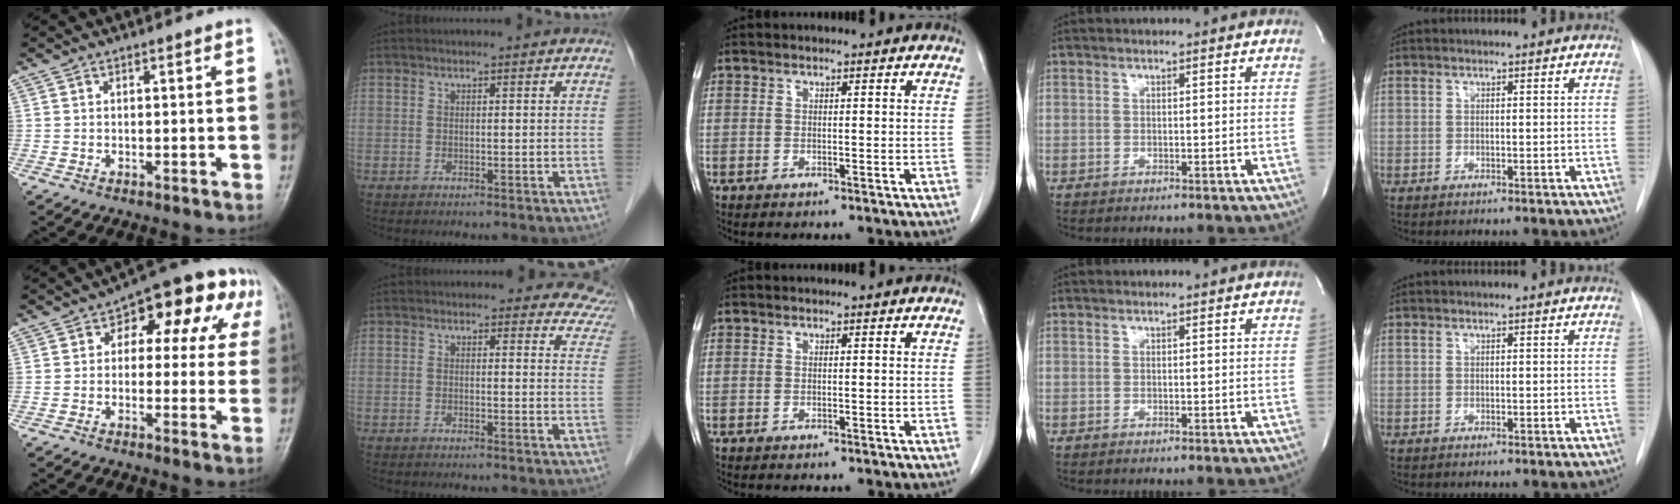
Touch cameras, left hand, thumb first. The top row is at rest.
{"thumb": {"total": 13.6, "force": [4.4, 8.3, 9.8], "torque": [-0.053, 0.028, 0.045]}, "index": {"total": 8.0, "force": [7.3, 3.3, 0.0], "torque": [0.056, -0.023, 0.031]}}